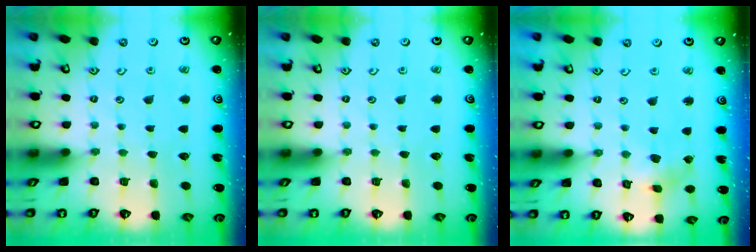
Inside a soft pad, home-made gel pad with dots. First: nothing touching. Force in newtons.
{"total": 0.0}
{"total": 2.7, "press": 2.7, "slide": 0.5}